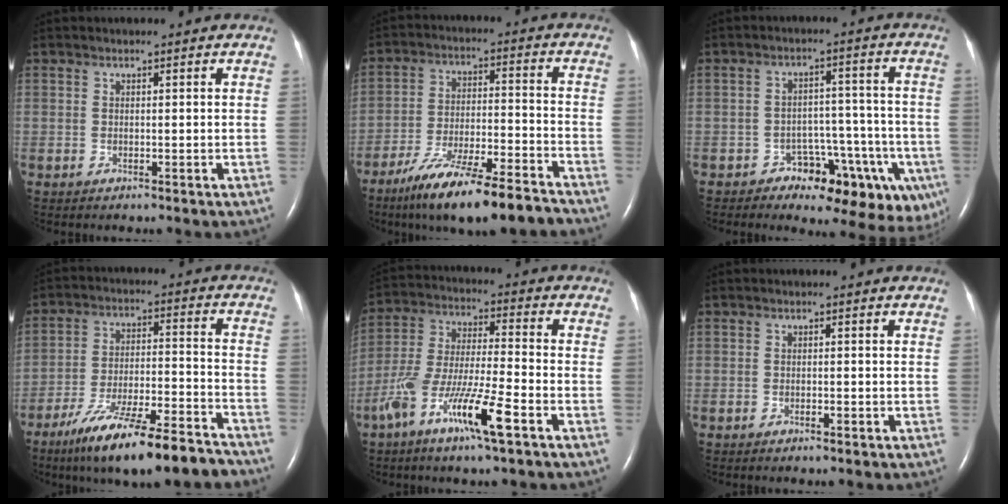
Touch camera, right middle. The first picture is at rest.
{"total": 15.5, "force": [-12.5, 1.4, 9.1], "torque": [-0.154, -0.015, -0.210]}
{"total": 11.5, "force": [-6.4, 6.2, 7.3], "torque": [-0.059, 0.037, -0.086]}
{"total": 18.3, "force": [-14.5, 2.3, 10.9], "torque": [-0.160, -0.003, -0.235]}
{"total": 12.1, "force": [-6.4, 1.0, 10.2], "torque": [-0.210, -0.008, -0.123]}
{"total": 0.7, "force": [-0.5, 0.2, 0.5], "torque": [-0.011, 0.001, -0.007]}